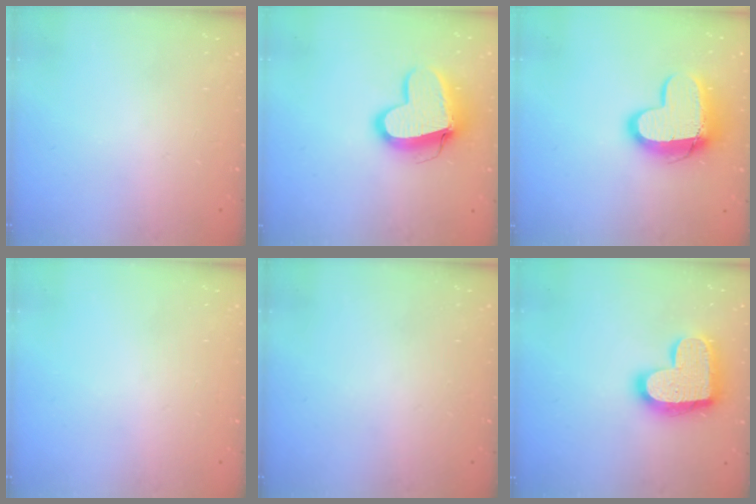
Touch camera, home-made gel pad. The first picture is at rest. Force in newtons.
{"total": 13.3, "press": 13.2, "slide": 1.3}
{"total": 14.4, "press": 14.4, "slide": 1.0}
{"total": 0.0}
{"total": 0.0}
{"total": 18.7, "press": 18.7, "slide": 1.2}